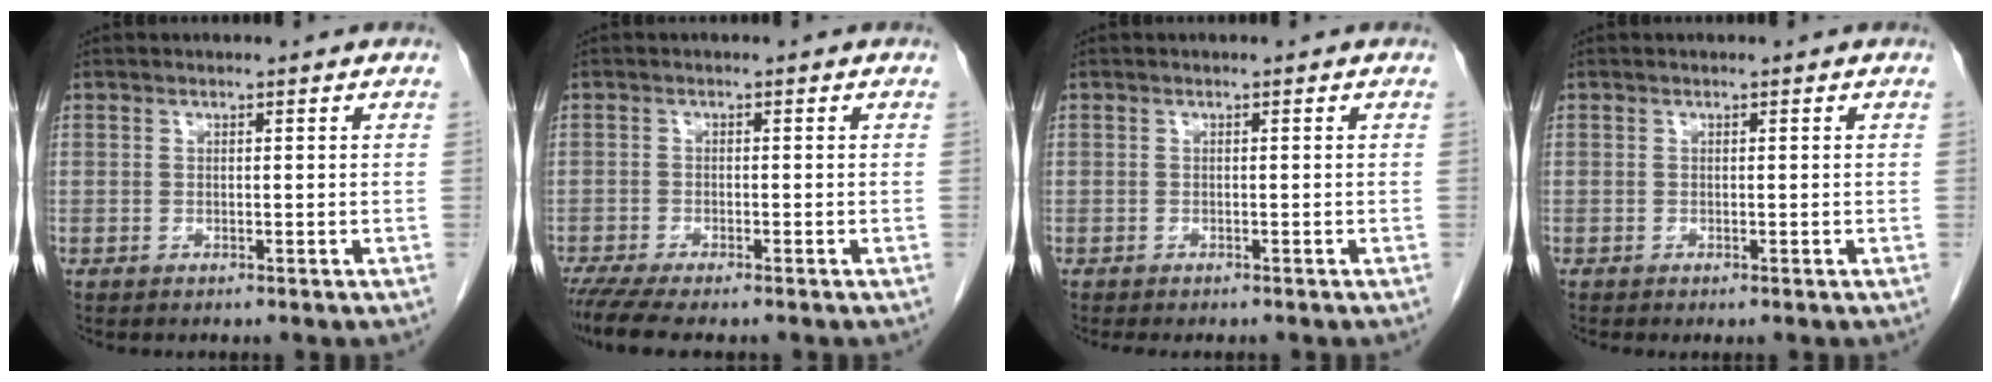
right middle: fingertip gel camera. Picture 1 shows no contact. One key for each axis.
{"total": 5.7, "fx": -4.6, "fy": 0.6, "fz": 3.2, "tx": -0.051, "ty": -0.013, "tz": -0.077}
{"total": 2.3, "fx": -2.0, "fy": 0.7, "fz": 0.9, "tx": -0.011, "ty": -0.006, "tz": -0.023}
{"total": 0.0}